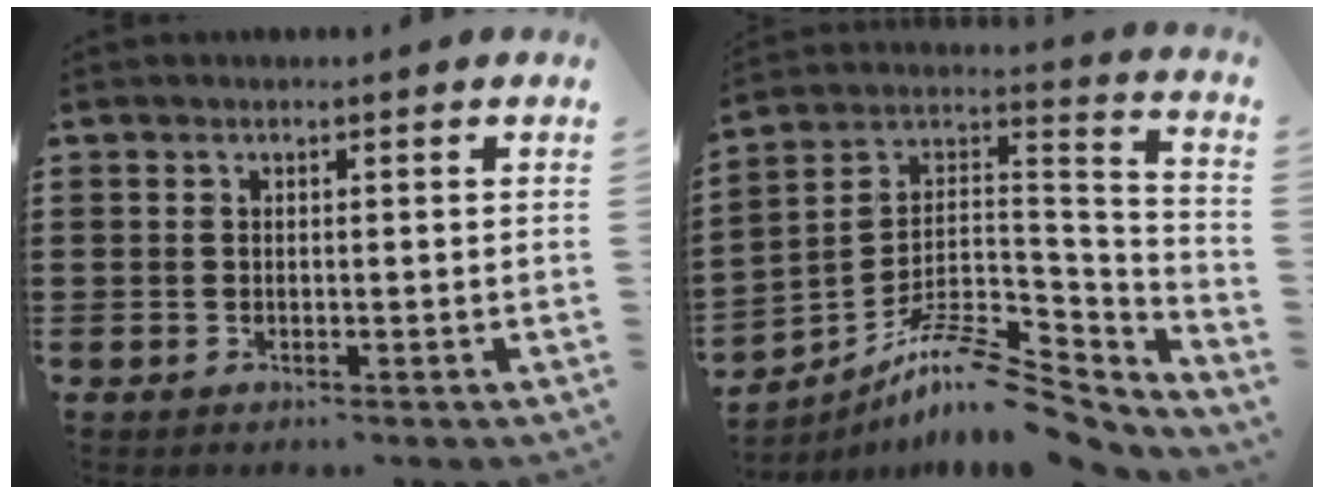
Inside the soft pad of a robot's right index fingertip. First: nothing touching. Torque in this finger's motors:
{"motor_torque": [0.38, -0.39, 0.54, 0.06]}